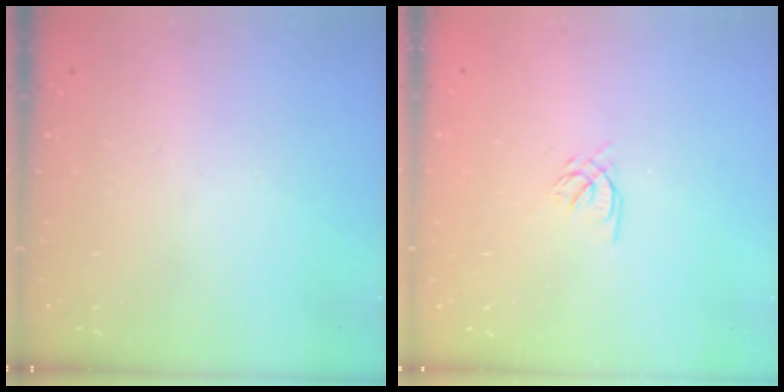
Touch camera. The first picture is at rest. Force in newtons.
{"total": 2.4, "press": 2.4, "slide": 0.3}